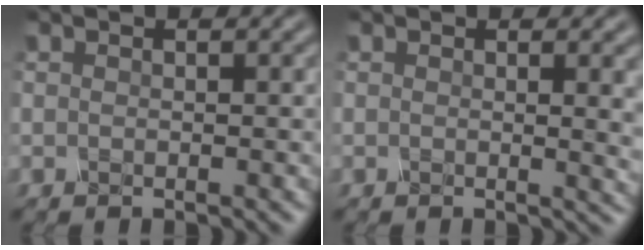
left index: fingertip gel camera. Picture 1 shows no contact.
{"total": 3.7, "force": [0.5, 1.4, 3.5], "torque": [-0.025, 0.001, 0.006]}